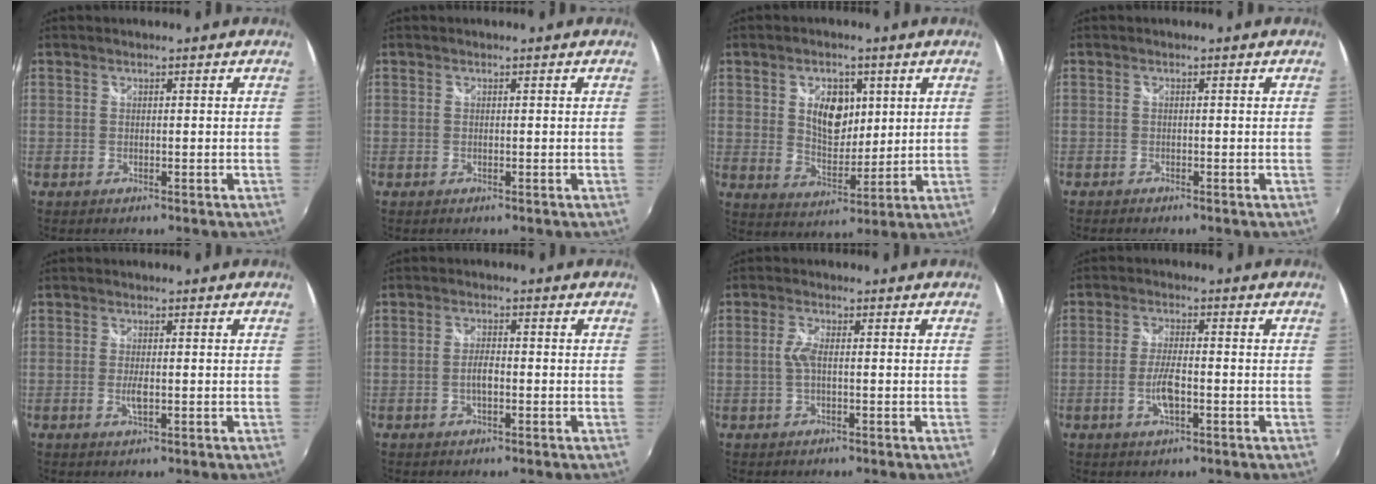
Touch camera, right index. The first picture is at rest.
{"total": 0.0}
{"total": 8.6, "force": [2.7, 5.5, 6.0], "torque": [-0.097, 0.004, 0.051]}
{"total": 0.9, "force": [-0.8, 0.3, 0.3], "torque": [-0.010, -0.005, -0.017]}
{"total": 2.2, "force": [-0.4, 0.6, 2.1], "torque": [-0.040, -0.005, -0.006]}
{"total": 2.7, "force": [-0.8, 0.8, 2.5], "torque": [-0.049, 0.002, -0.017]}
{"total": 2.8, "force": [-0.2, 0.8, 2.7], "torque": [-0.057, 0.002, -0.004]}
{"total": 5.2, "force": [-1.7, 1.5, 4.7], "torque": [-0.097, -0.002, -0.032]}